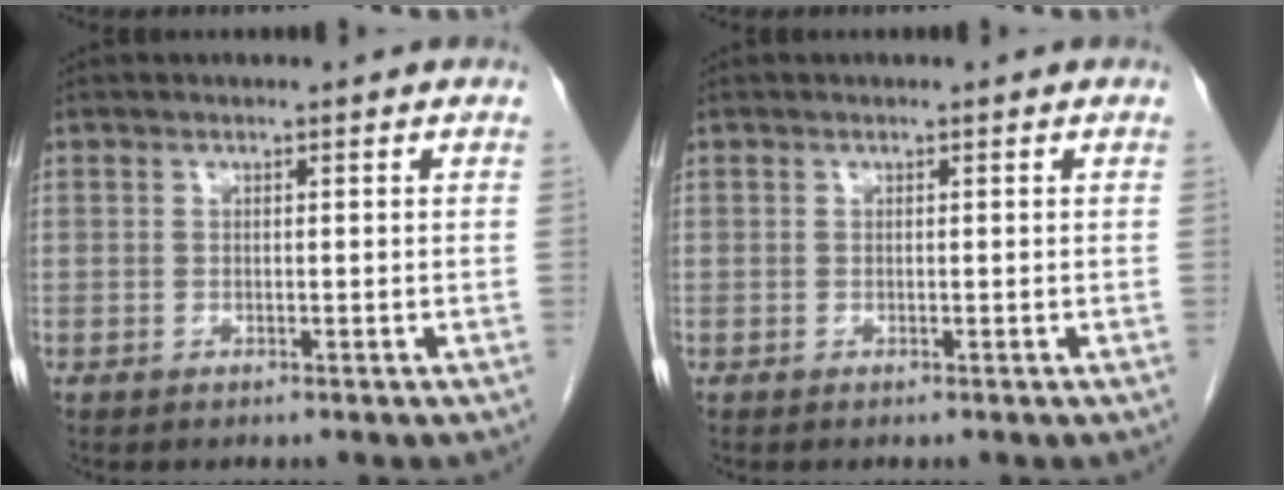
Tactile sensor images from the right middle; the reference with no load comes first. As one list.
[{"total": 0.0}]